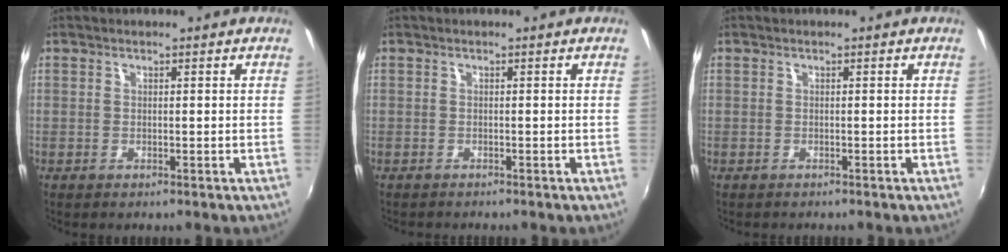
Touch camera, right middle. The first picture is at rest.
{"total": 1.2, "force": [-1.1, 0.1, 0.1], "torque": [-0.004, -0.009, -0.020]}
{"total": 0.8, "force": [-0.8, 0.2, 0.1], "torque": [-0.004, -0.006, -0.014]}